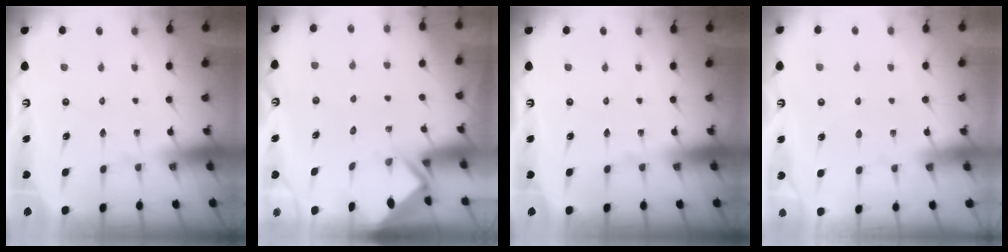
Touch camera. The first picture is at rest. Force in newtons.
{"total": 3.4, "press": 3.4, "slide": 0.3}
{"total": 0.0}
{"total": 2.1, "press": 2.1, "slide": 0.3}